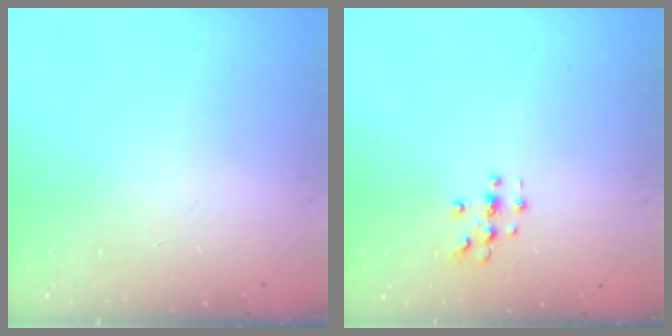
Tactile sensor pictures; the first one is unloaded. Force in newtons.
{"total": 2.9, "press": 2.9, "slide": 0.3}